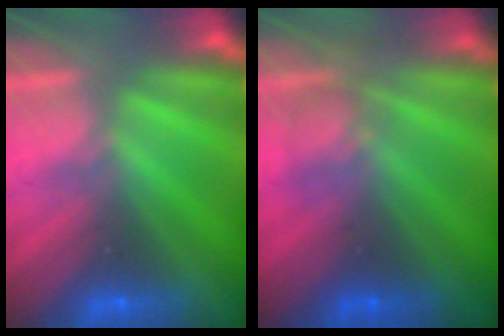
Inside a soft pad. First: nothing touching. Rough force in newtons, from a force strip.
{"total": 2.7}